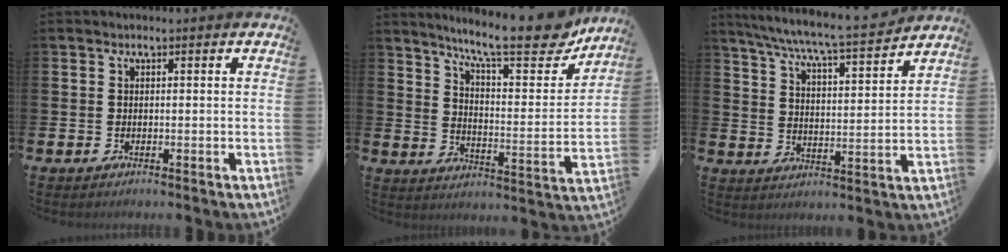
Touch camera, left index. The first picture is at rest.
{"total": 12.7, "force": [10.7, 2.2, 6.5], "torque": [-0.124, -0.063, 0.180]}
{"total": 7.3, "force": [6.8, 0.0, 2.6], "torque": [-0.083, -0.051, 0.115]}